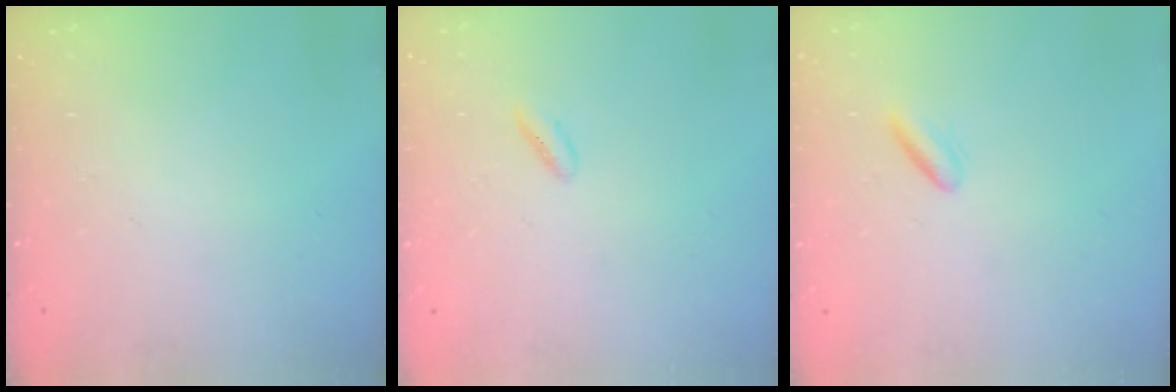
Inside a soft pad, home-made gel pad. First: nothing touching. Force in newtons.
{"total": 1.7, "press": 1.4, "slide": 0.9}
{"total": 2.1, "press": 1.9, "slide": 0.9}